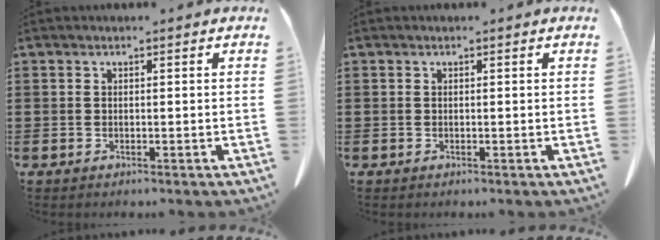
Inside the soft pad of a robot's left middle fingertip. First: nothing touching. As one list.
[{"total": 0.0}]